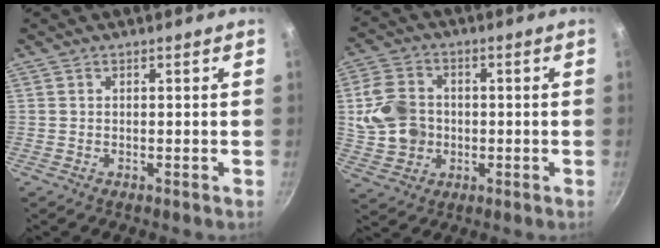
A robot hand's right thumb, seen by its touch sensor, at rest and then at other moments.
{"total": 10.8, "force": [0.0, 8.9, 6.0], "torque": [-0.096, 0.010, 0.001]}